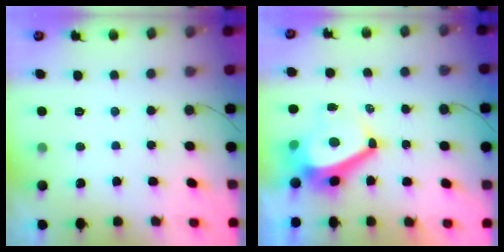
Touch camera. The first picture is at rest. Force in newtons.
{"total": 9.6, "press": 9.6, "slide": 1.0}